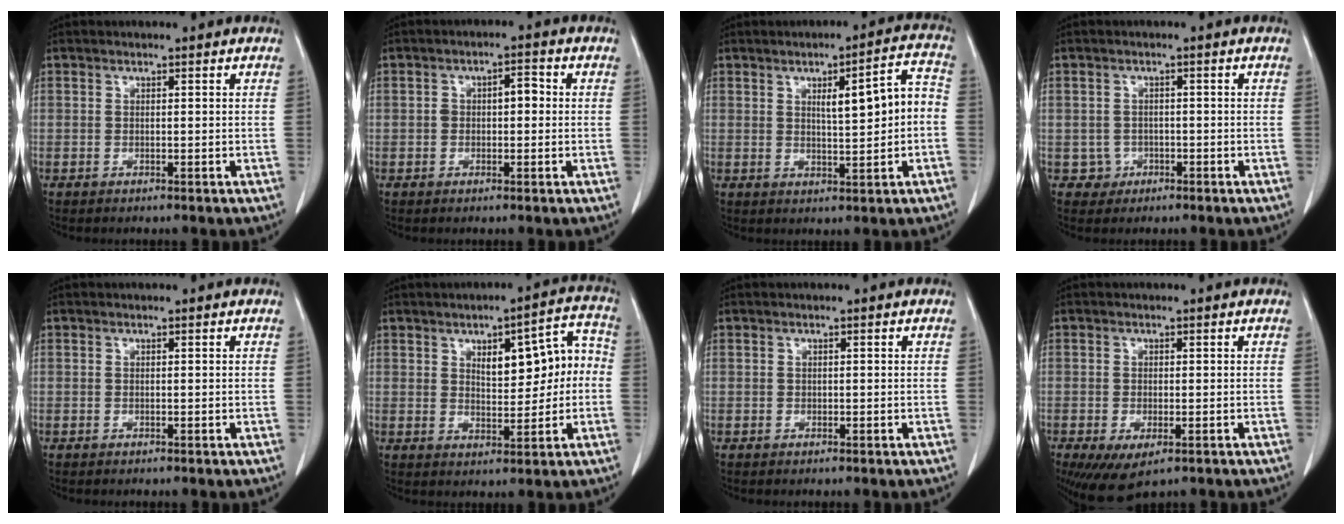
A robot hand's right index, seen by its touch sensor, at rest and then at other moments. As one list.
[{"total": 3.4, "force": [0.2, 1.7, 3.0], "torque": [-0.048, 0.020, 0.005]}, {"total": 8.0, "force": [0.3, 1.5, 7.8], "torque": [-0.111, 0.026, 0.009]}, {"total": 2.5, "force": [-0.7, 2.3, -0.3], "torque": [0.018, 0.013, -0.009]}, {"total": 0.0}, {"total": 9.6, "force": [1.0, 3.9, 8.7], "torque": [-0.108, 0.037, 0.021]}, {"total": 0.0}, {"total": 6.3, "force": [-3.5, 2.7, 4.5], "torque": [-0.072, -0.017, -0.050]}]